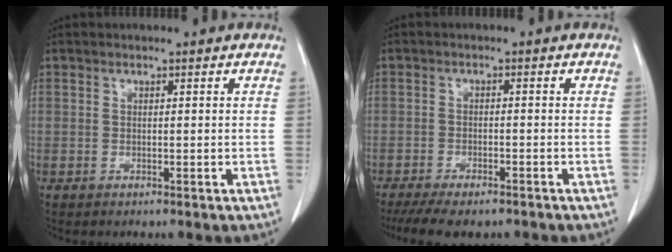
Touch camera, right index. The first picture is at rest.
{"total": 10.0, "force": [-7.7, 3.5, 5.4], "torque": [-0.088, -0.006, -0.113]}